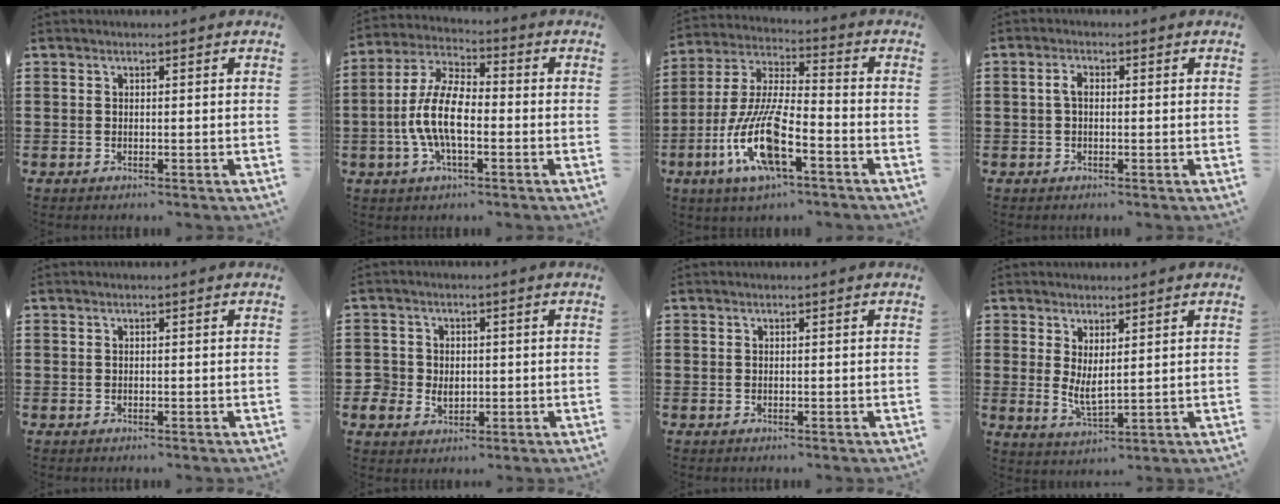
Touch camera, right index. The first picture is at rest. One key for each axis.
{"total": 9.7, "fx": -2.2, "fy": 4.1, "fz": 8.5, "tx": -0.200, "ty": -0.008, "tz": -0.050}
{"total": 12.9, "fx": -6.1, "fy": 3.4, "fz": 10.9, "tx": -0.245, "ty": -0.008, "tz": -0.122}
{"total": 2.1, "fx": -0.1, "fy": 1.1, "fz": 1.8, "tx": -0.043, "ty": 0.002, "tz": -0.005}
{"total": 0.0}
{"total": 3.5, "fx": -0.5, "fy": 3.3, "fz": 1.1, "tx": -0.033, "ty": 0.007, "tz": -0.013}
{"total": 0.0}
{"total": 3.5, "fx": 1.2, "fy": 1.3, "fz": 3.1, "tx": -0.069, "ty": -0.004, "tz": 0.022}